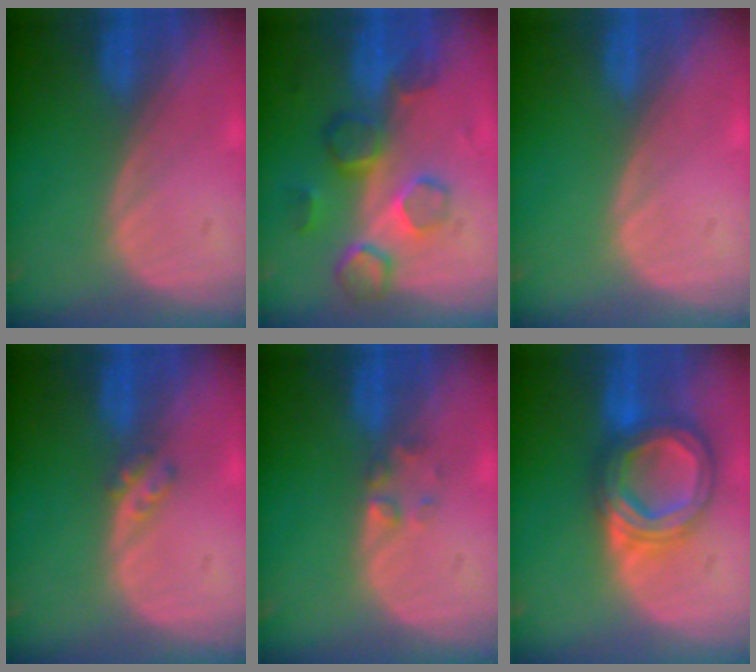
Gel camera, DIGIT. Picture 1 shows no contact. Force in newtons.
{"total": 8.5, "press": 7.7, "slide": 3.5}
{"total": 0.0}
{"total": 2.3, "press": 2.0, "slide": 1.2}
{"total": 1.7, "press": 1.7, "slide": 0.2}
{"total": 8.4, "press": 8.4, "slide": 0.8}